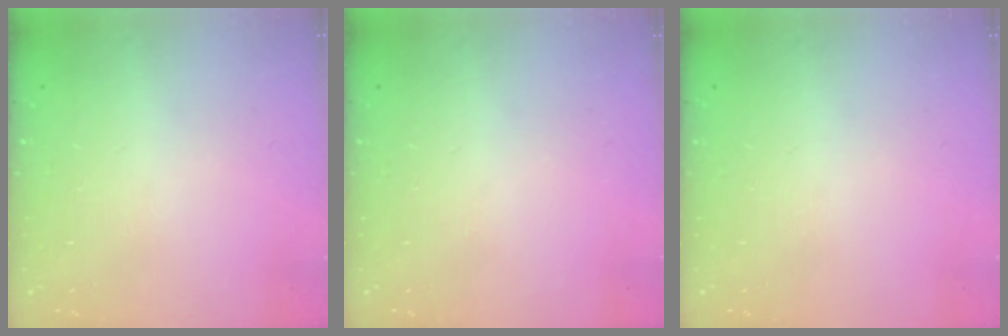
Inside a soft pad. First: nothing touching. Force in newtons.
{"total": 0.0}
{"total": 0.0}